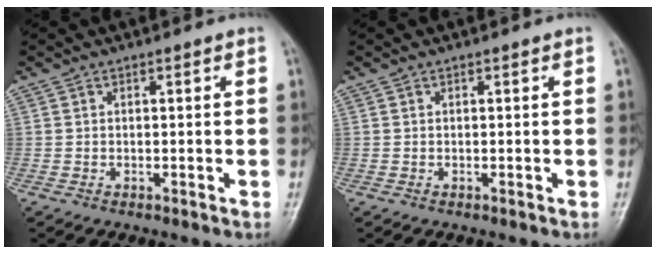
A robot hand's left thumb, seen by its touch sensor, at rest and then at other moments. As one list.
[{"total": 0.0}]